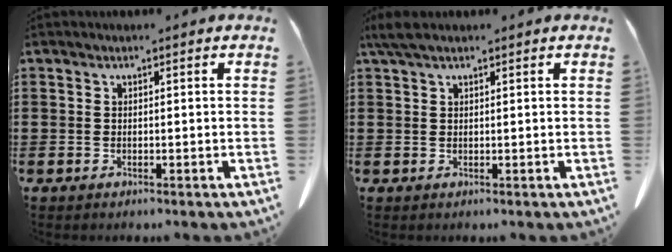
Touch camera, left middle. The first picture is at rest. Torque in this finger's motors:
{"motor_torque": [0.37, -0.16, 0.01, 0.05]}